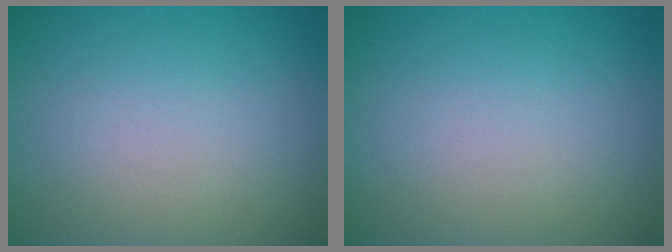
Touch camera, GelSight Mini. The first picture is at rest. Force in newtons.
{"total": 0.0}